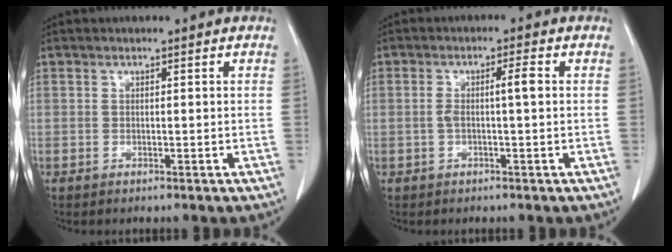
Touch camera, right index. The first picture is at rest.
{"total": 3.4, "force": [0.2, 0.1, 3.4], "torque": [-0.066, 0.010, 0.006]}